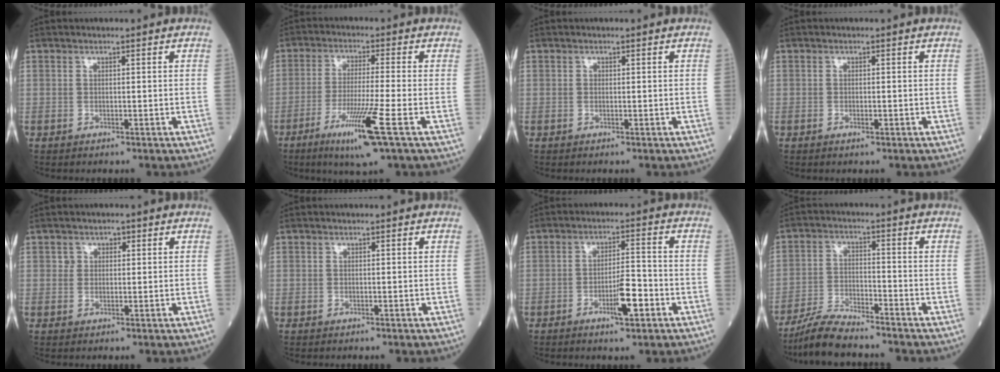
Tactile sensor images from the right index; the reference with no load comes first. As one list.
[{"total": 9.8, "force": [-4.7, -1.0, 8.5], "torque": [-0.157, -0.029, -0.089]}, {"total": 0.0}, {"total": 0.7, "force": [-0.4, 0.2, 0.6], "torque": [-0.009, -0.001, -0.007]}, {"total": 1.6, "force": [0.5, 1.5, 0.3], "torque": [0.004, 0.002, 0.003]}, {"total": 0.0}, {"total": 5.8, "force": [-2.6, 1.0, 5.1], "torque": [-0.086, 0.000, -0.043]}, {"total": 7.2, "force": [-6.6, 0.5, 2.8], "torque": [-0.058, -0.017, -0.127]}]